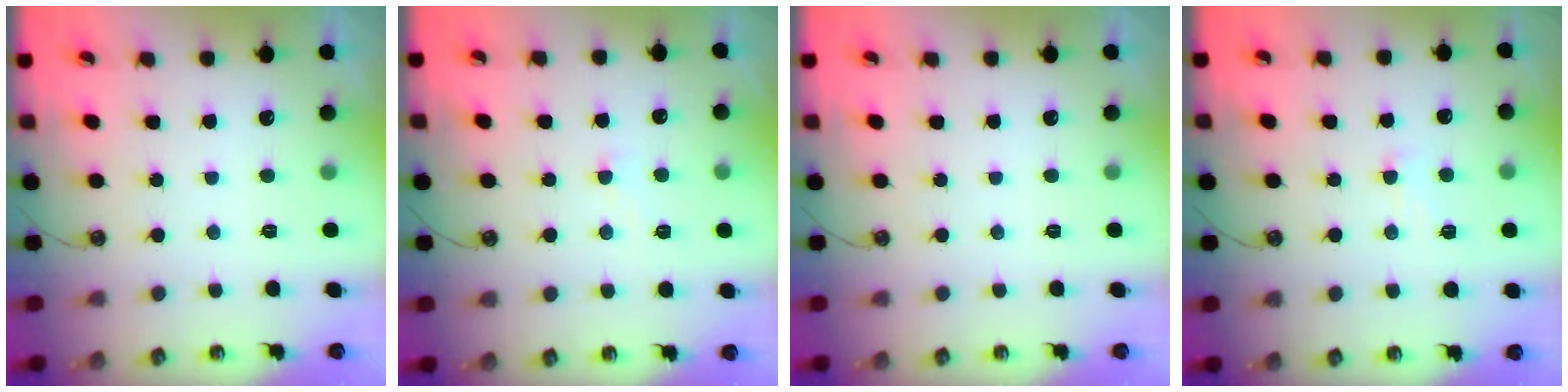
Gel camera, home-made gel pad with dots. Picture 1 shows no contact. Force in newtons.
{"total": 1.5, "press": 1.2, "slide": 0.8}
{"total": 0.0}
{"total": 0.6, "press": 0.3, "slide": 0.5}